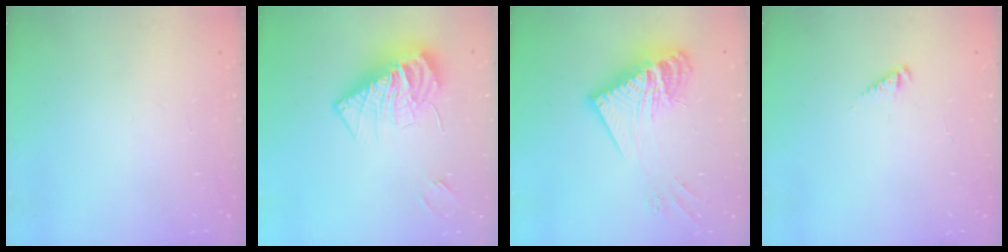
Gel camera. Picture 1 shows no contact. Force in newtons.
{"total": 12.9, "press": 12.8, "slide": 1.2}
{"total": 19.1, "press": 19.0, "slide": 2.3}
{"total": 1.9, "press": 1.8, "slide": 0.4}